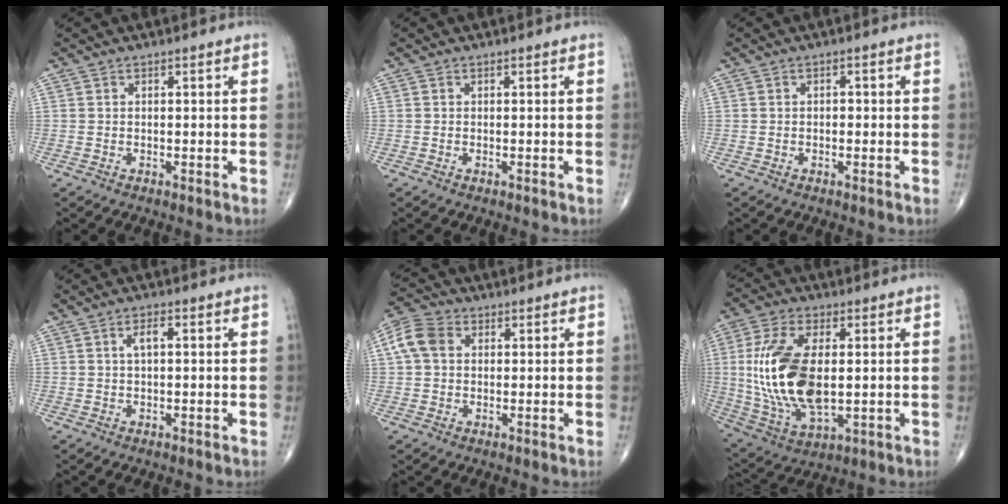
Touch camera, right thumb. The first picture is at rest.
{"total": 0.0}
{"total": 0.9, "force": [0.0, 0.4, 0.8], "torque": [-0.012, 0.004, 0.000]}
{"total": 2.4, "force": [0.4, 0.9, 2.1], "torque": [-0.041, 0.006, 0.006]}
{"total": 6.5, "force": [1.4, 4.9, 4.1], "torque": [-0.087, 0.019, 0.020]}
{"total": 18.7, "force": [0.9, 9.2, 16.3], "torque": [-0.345, -0.014, 0.027]}